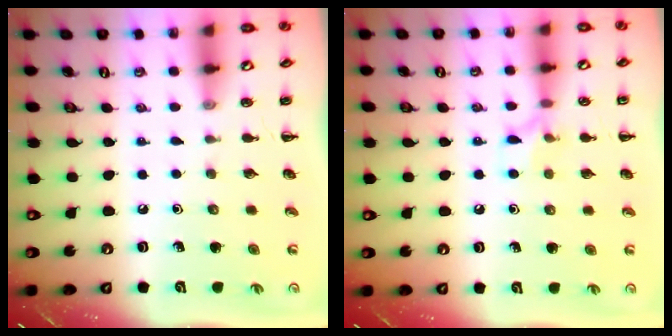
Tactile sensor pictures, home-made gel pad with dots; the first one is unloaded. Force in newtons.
{"total": 6.5, "press": 6.4, "slide": 1.5}